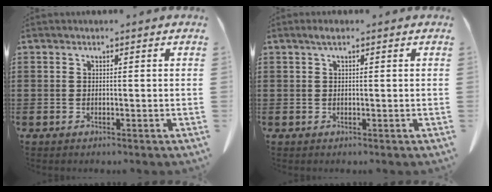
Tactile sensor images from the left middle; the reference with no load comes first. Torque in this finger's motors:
{"motor_torque": [0.29, 0.31, 0.01, 0.01]}